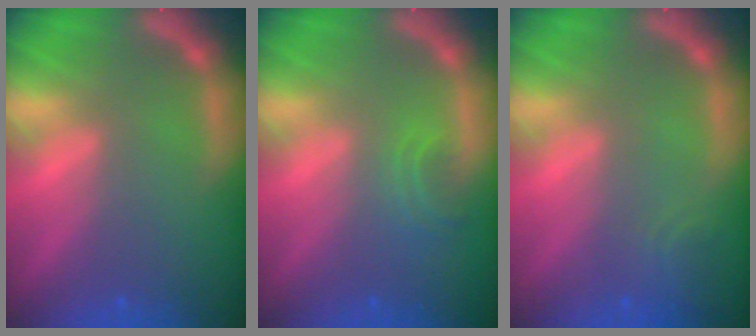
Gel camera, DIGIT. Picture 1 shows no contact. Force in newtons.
{"total": 1.9}
{"total": 1.9}